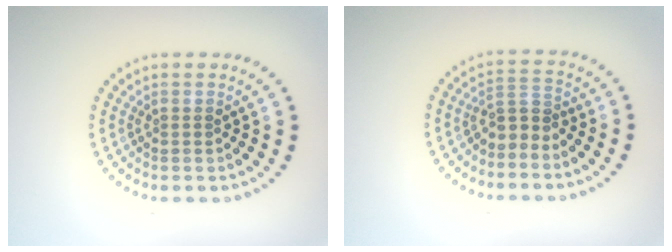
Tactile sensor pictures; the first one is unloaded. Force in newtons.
{"total": 2.1, "press": 1.6, "slide": 1.3}